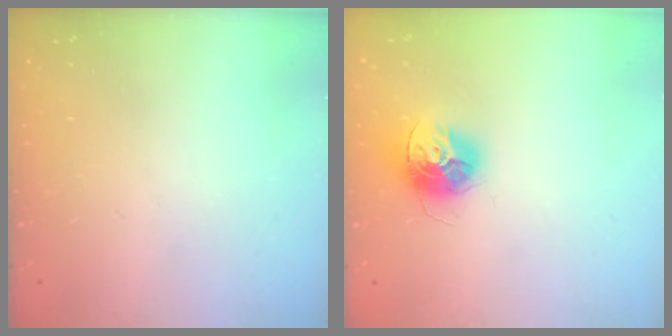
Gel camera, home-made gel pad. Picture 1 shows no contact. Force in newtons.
{"total": 13.1, "press": 13.1, "slide": 0.7}